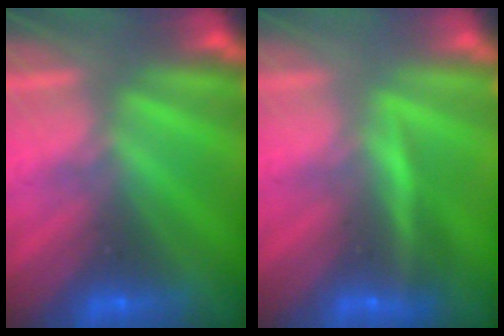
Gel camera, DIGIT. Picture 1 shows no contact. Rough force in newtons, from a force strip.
{"total": 3.1}